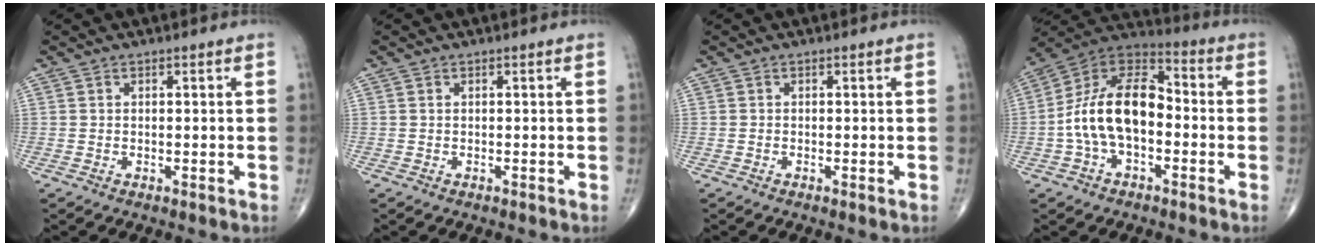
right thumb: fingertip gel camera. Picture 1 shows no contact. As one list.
[{"total": 0.0}, {"total": 0.0}, {"total": 15.9, "force": [-2.2, 9.1, 12.8], "torque": [-0.223, 0.047, -0.050]}]